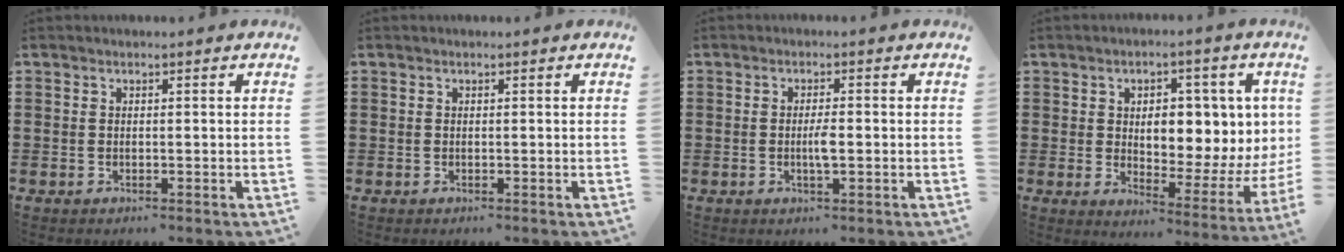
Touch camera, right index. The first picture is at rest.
{"total": 0.0}
{"total": 2.5, "force": [-0.4, 0.5, 2.4], "torque": [-0.044, 0.000, -0.008]}
{"total": 6.7, "force": [1.9, 3.8, 5.2], "torque": [-0.083, -0.005, 0.026]}